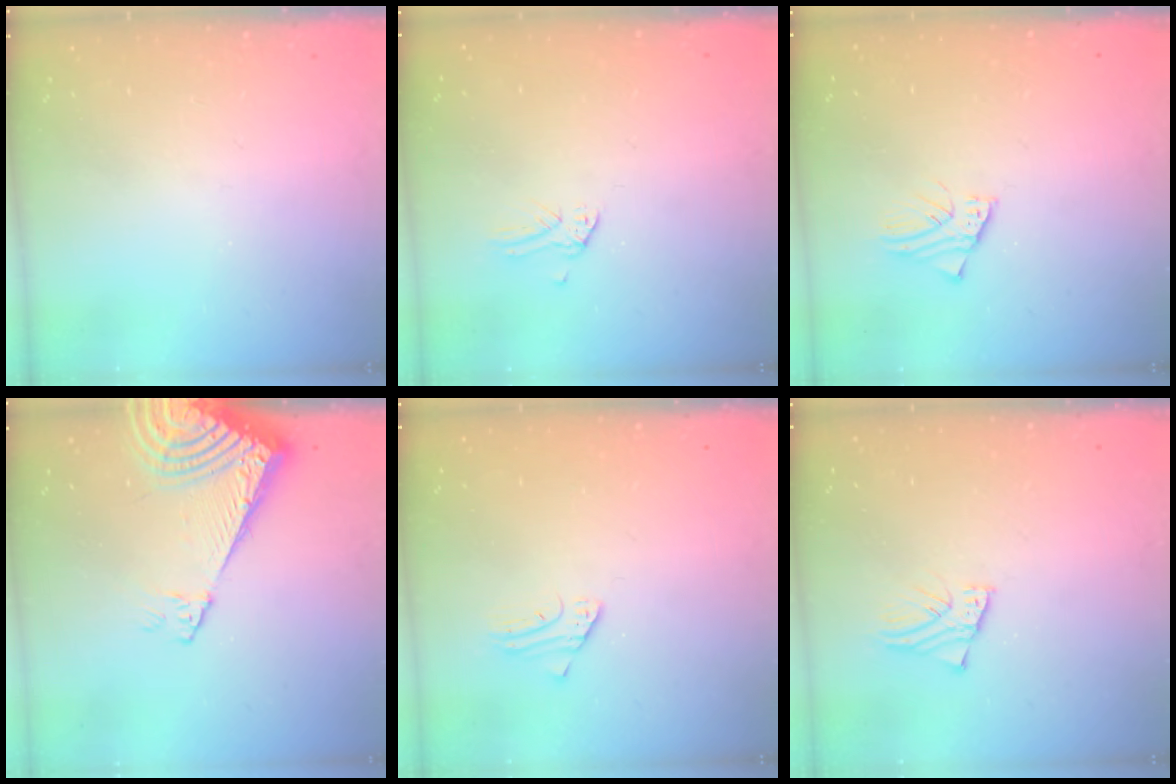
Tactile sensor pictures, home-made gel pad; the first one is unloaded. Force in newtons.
{"total": 0.0}
{"total": 1.8, "press": 1.8, "slide": 0.1}
{"total": 14.3, "press": 14.1, "slide": 2.2}
{"total": 2.0, "press": 2.0, "slide": 0.1}
{"total": 2.2, "press": 2.2, "slide": 0.1}